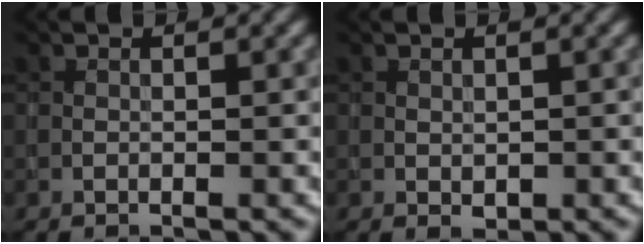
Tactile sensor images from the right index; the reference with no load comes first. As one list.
[{"total": 0.8, "force": [0.0, 0.6, 0.5], "torque": [-0.005, -0.004, 0.003]}]